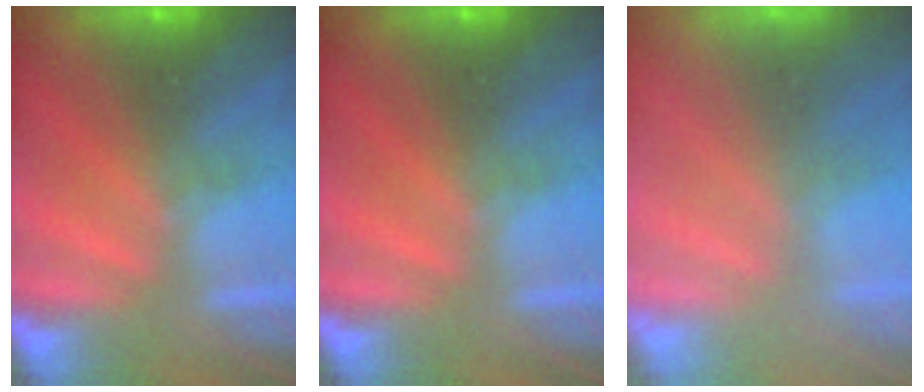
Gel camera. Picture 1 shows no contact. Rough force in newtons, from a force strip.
{"total": 0.0}
{"total": 8.4}